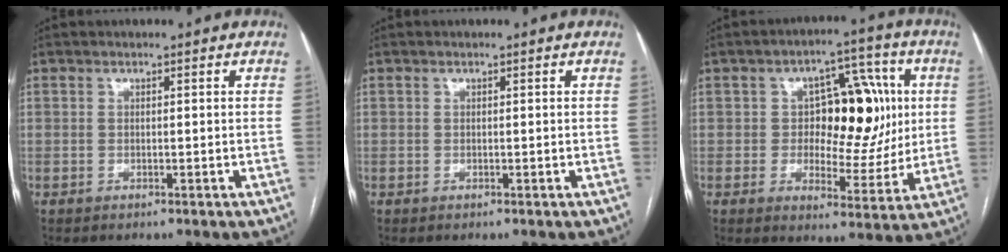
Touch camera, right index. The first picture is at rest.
{"total": 0.0}
{"total": 13.0, "force": [1.8, 7.0, 10.8], "torque": [-0.130, 0.032, 0.033]}